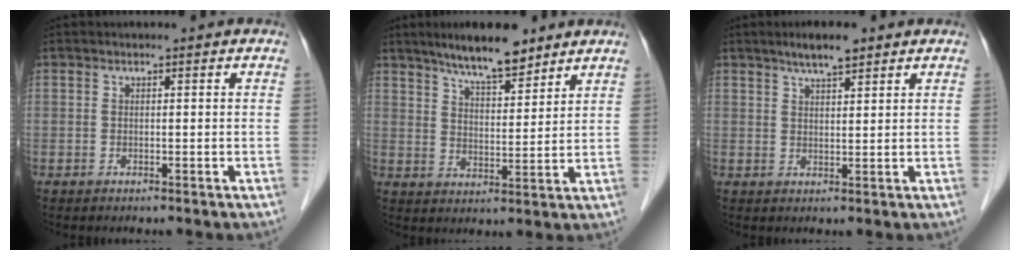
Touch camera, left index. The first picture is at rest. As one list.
[{"total": 9.4, "force": [7.4, 2.1, 5.3], "torque": [-0.090, 0.007, 0.127]}, {"total": 4.5, "force": [3.3, 0.9, 3.0], "torque": [-0.054, 0.010, 0.056]}]